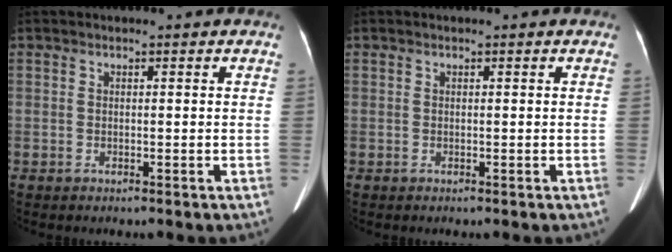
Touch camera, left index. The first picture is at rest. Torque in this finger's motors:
{"motor_torque": [0.01, -0.01, 0.02, 0.02]}